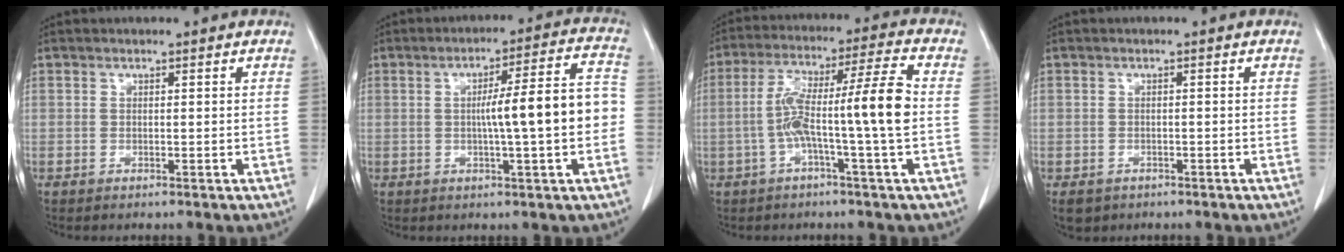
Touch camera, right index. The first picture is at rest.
{"total": 10.9, "force": [-0.9, 0.3, 10.8], "torque": [-0.157, 0.021, -0.017]}
{"total": 11.8, "force": [-1.6, -0.9, 11.7], "torque": [-0.213, 0.027, -0.032]}
{"total": 3.4, "force": [-2.1, 2.6, 0.7], "torque": [-0.010, -0.001, -0.030]}